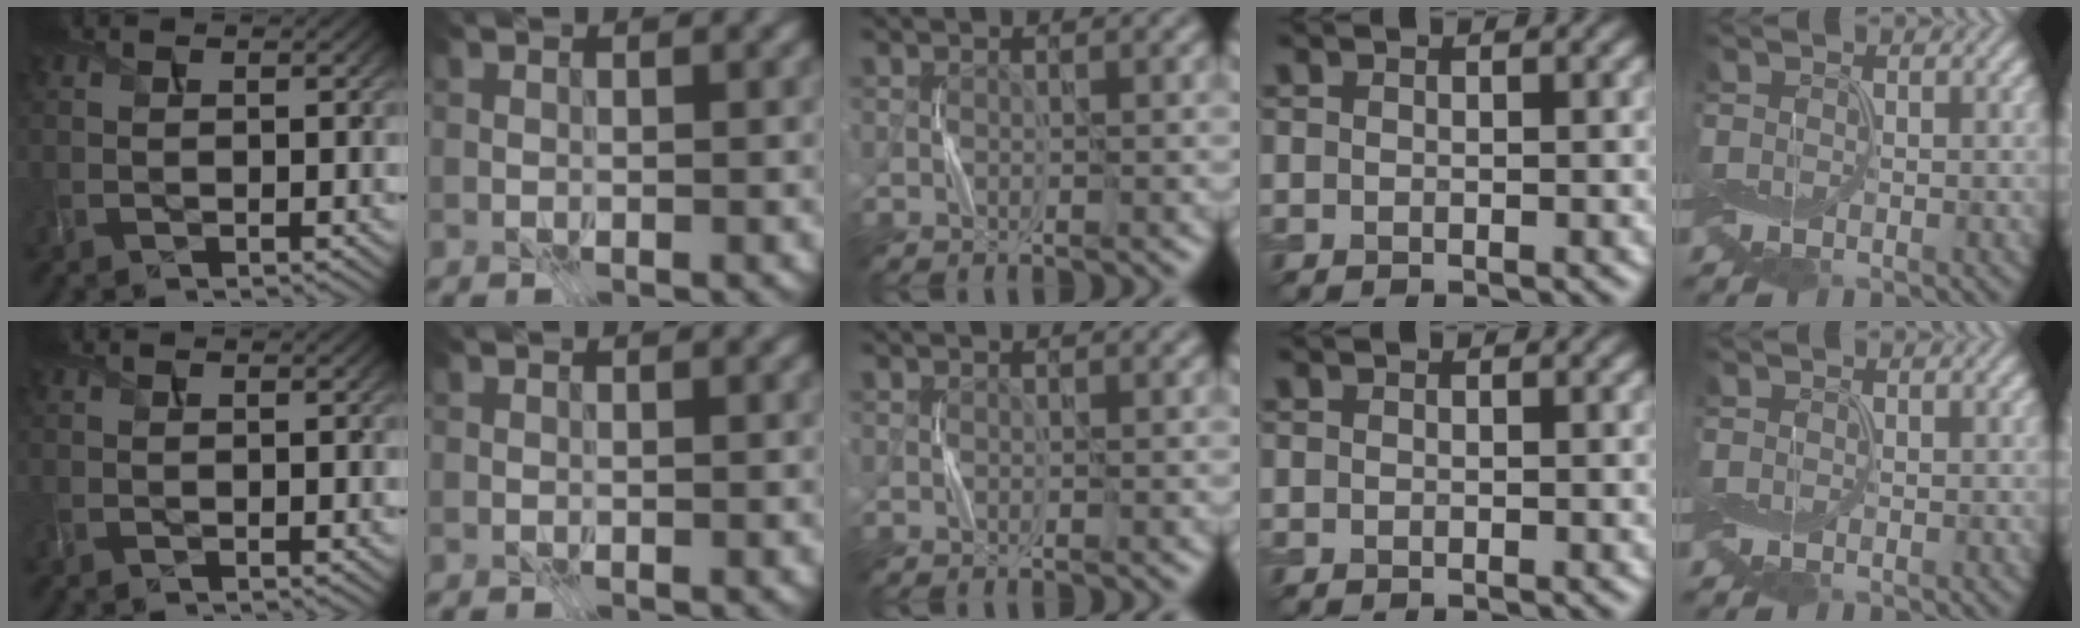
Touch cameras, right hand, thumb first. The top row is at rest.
{}